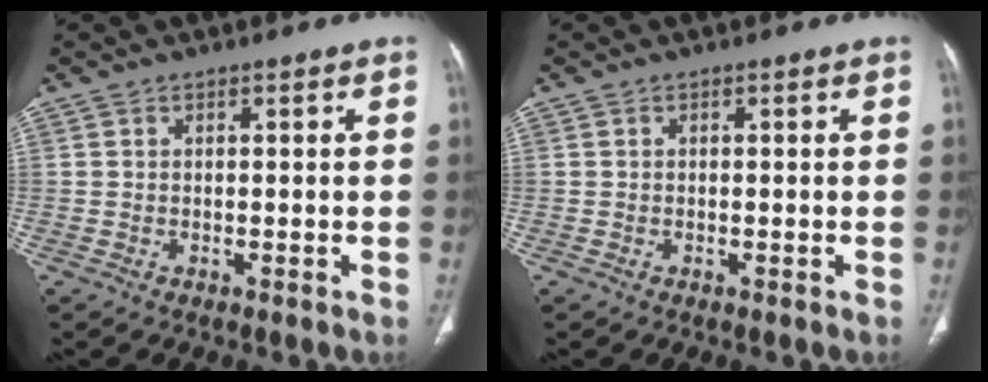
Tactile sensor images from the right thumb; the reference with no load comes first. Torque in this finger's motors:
{"motor_torque": [-0.18, 0.07, -0.30, 0.11, 0.01]}